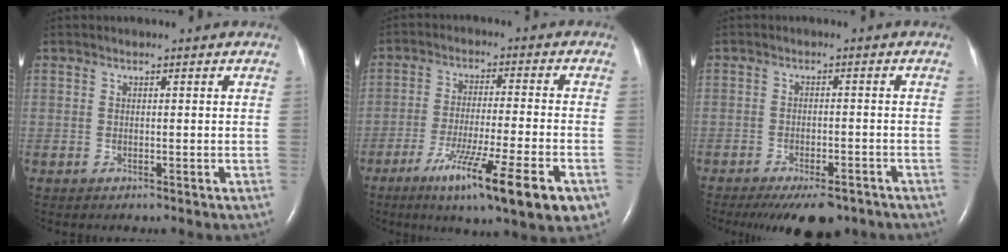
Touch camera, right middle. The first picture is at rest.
{"total": 15.6, "force": [-8.3, 0.6, 13.2], "torque": [-0.182, -0.039, -0.131]}
{"total": 9.7, "force": [-7.5, 3.2, 5.2], "torque": [-0.070, -0.007, -0.107]}